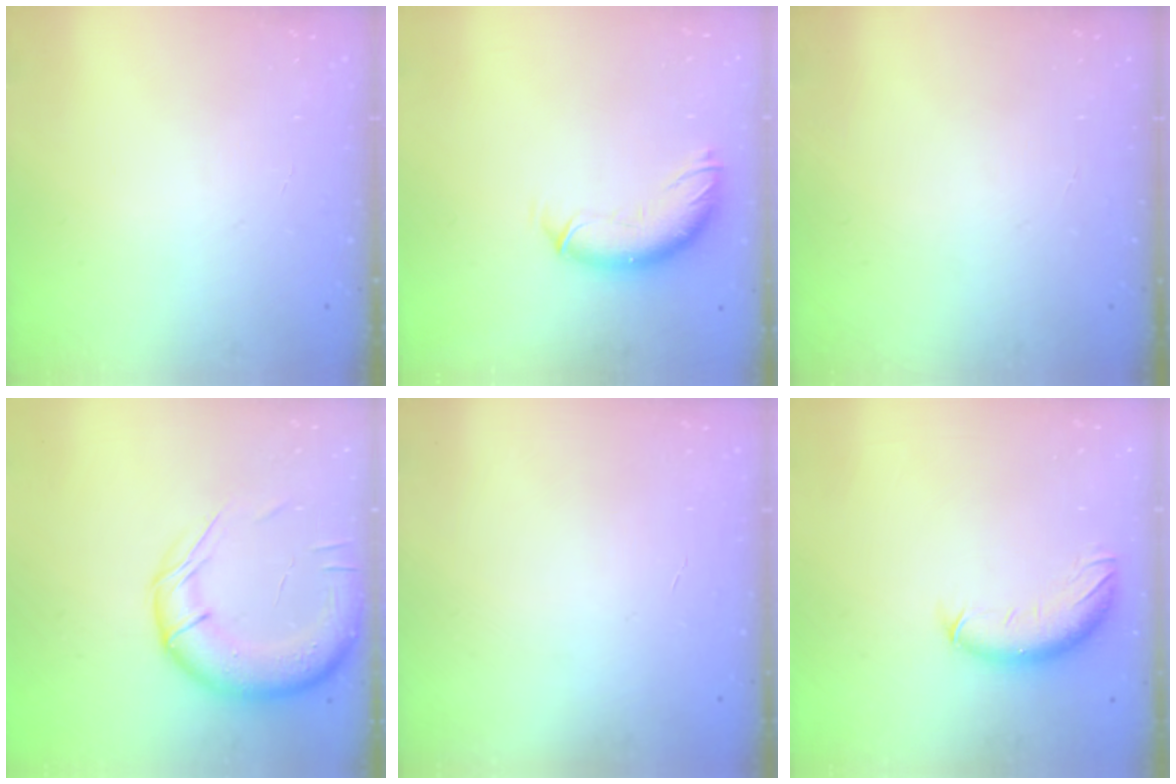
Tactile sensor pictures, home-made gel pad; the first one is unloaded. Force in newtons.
{"total": 10.7, "press": 10.6, "slide": 1.0}
{"total": 0.0}
{"total": 15.7, "press": 15.3, "slide": 3.2}
{"total": 0.0}
{"total": 10.2, "press": 10.0, "slide": 2.1}